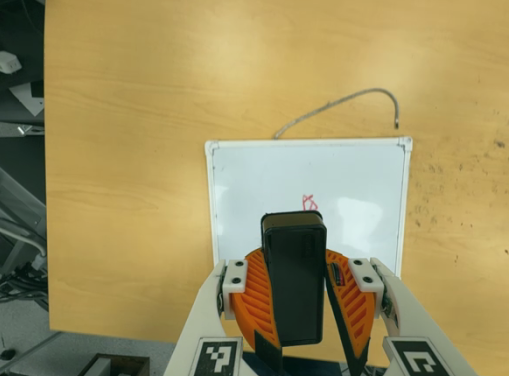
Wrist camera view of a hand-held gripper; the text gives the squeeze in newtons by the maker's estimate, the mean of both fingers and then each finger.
{"total": 10.7, "left": 10.5, "right": 10.9}